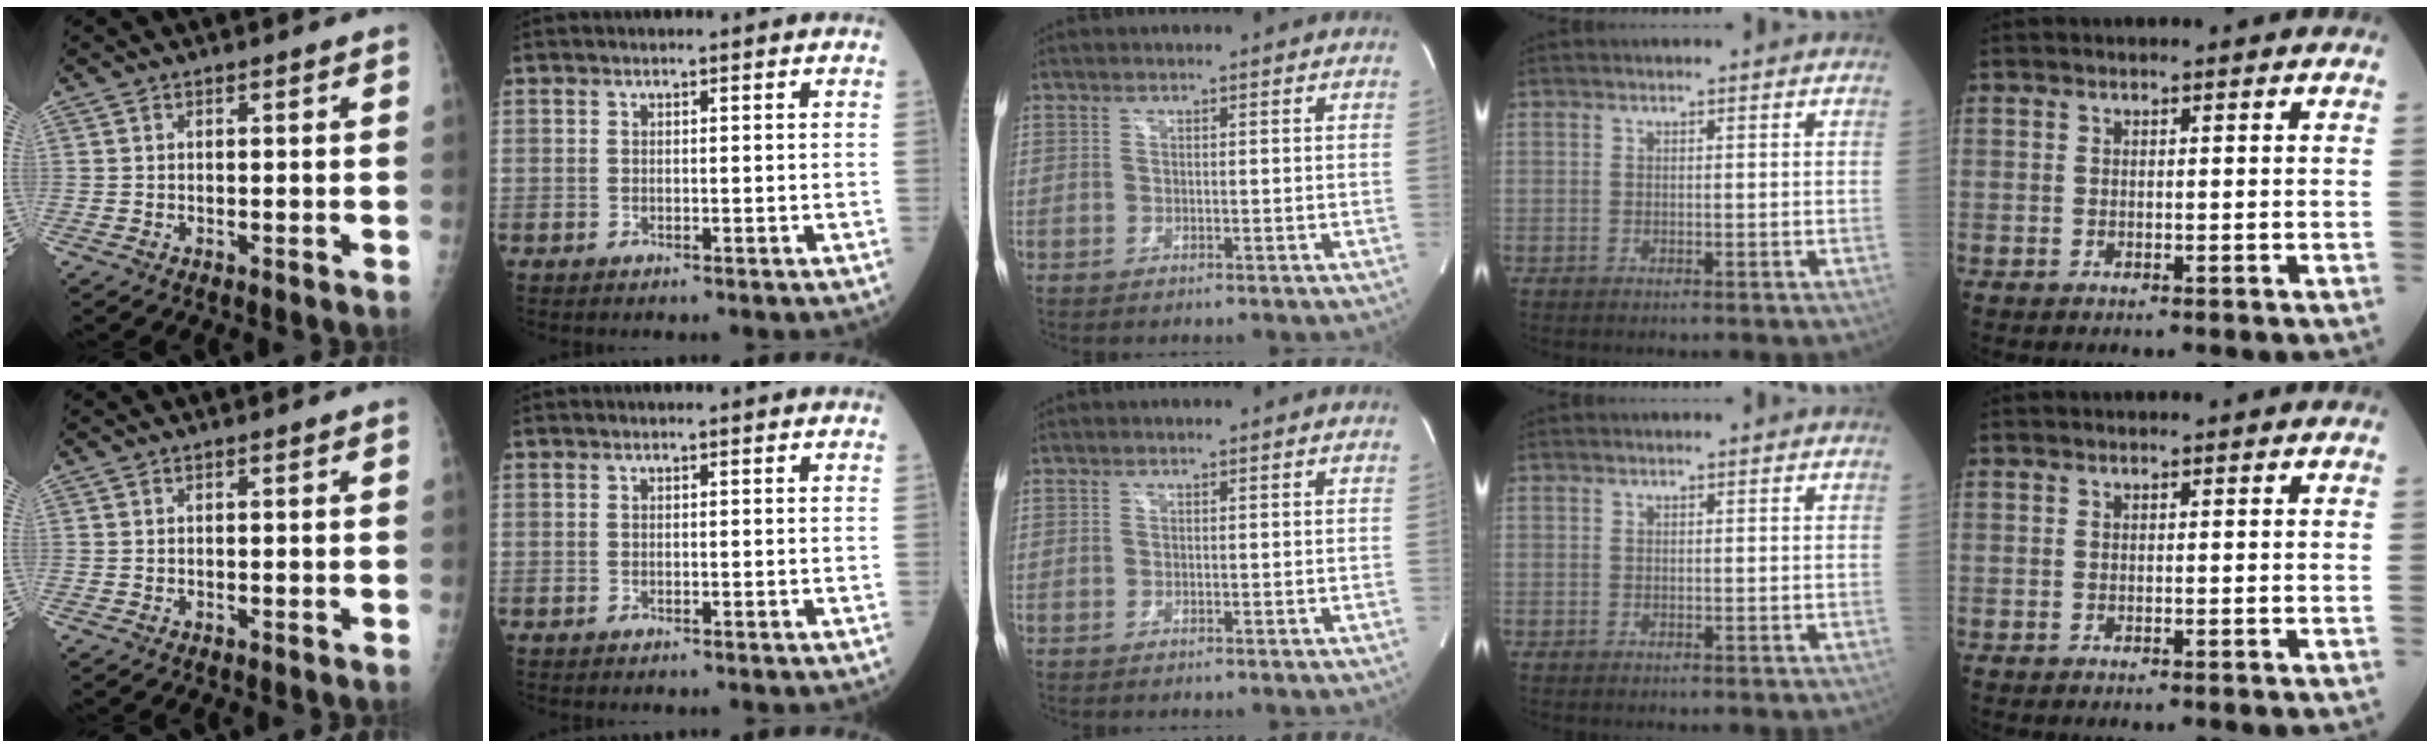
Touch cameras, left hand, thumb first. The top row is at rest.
{}